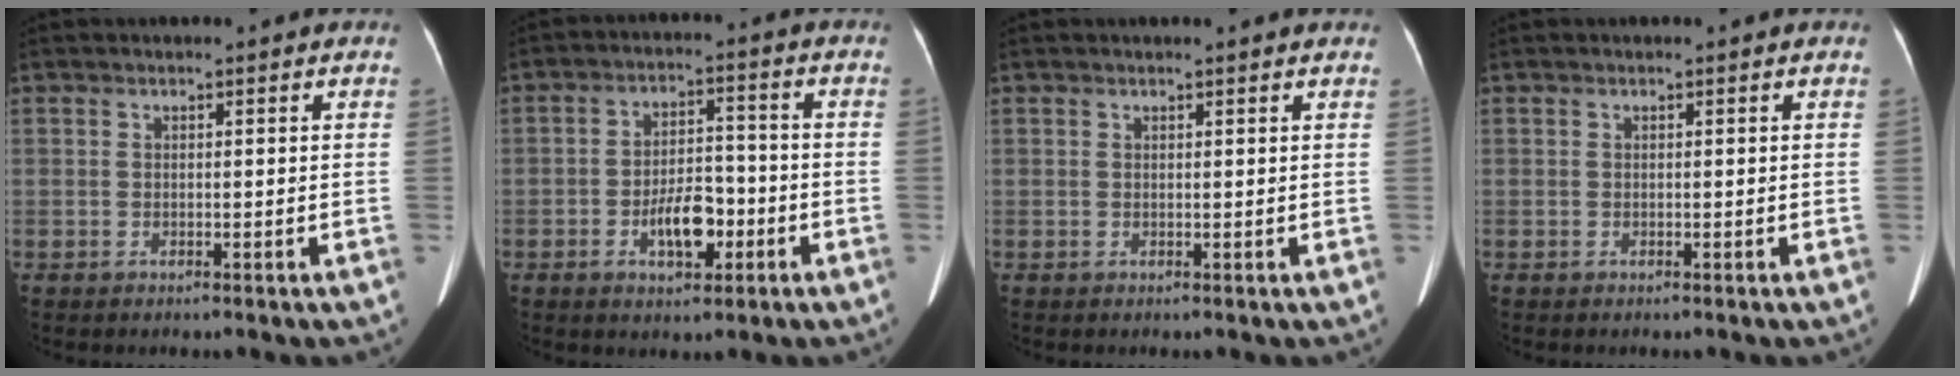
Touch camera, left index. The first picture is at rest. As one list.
[{"total": 7.0, "force": [-2.9, 3.2, 5.5], "torque": [-0.101, 0.009, -0.043]}, {"total": 2.3, "force": [2.0, 0.0, 1.0], "torque": [-0.015, 0.012, 0.022]}, {"total": 0.0}]